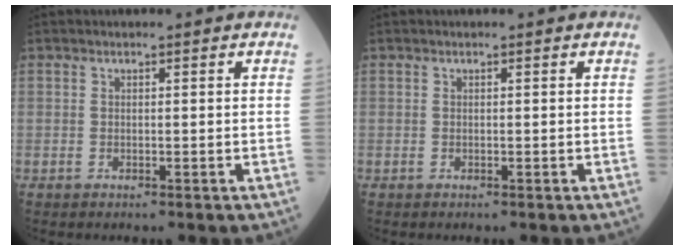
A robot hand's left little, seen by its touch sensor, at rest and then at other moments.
{"total": 0.0}